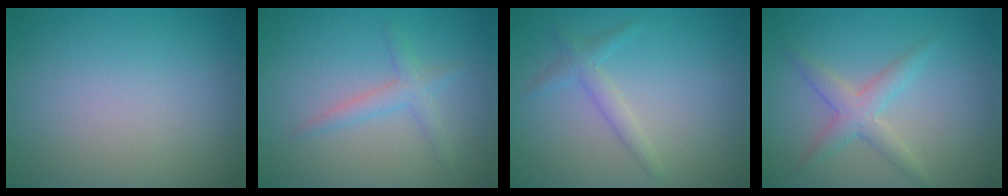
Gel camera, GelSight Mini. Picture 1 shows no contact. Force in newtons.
{"total": 2.0, "press": 1.9, "slide": 0.2}
{"total": 1.8, "press": 1.8, "slide": 0.0}
{"total": 2.8, "press": 2.8, "slide": 0.1}